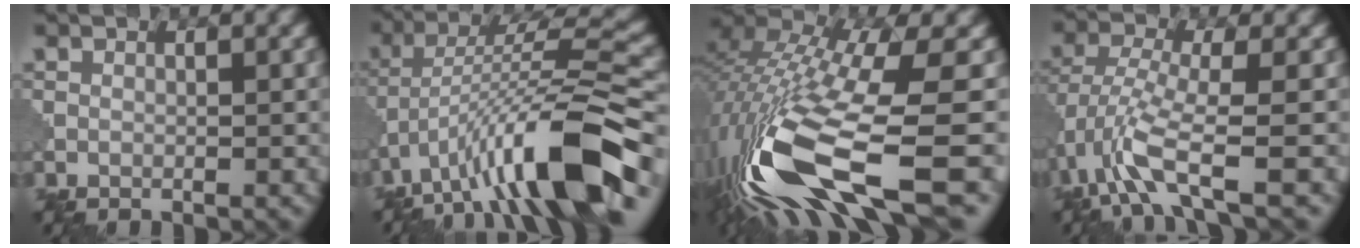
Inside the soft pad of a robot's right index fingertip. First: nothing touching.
{"total": 11.7, "force": [-6.2, 2.9, 9.5], "torque": [-0.160, 0.018, -0.108]}
{"total": 16.3, "force": [-4.9, 5.3, 14.6], "torque": [-0.314, -0.040, -0.073]}
{"total": 6.4, "force": [-3.5, 1.7, 5.1], "torque": [-0.109, 0.000, -0.072]}